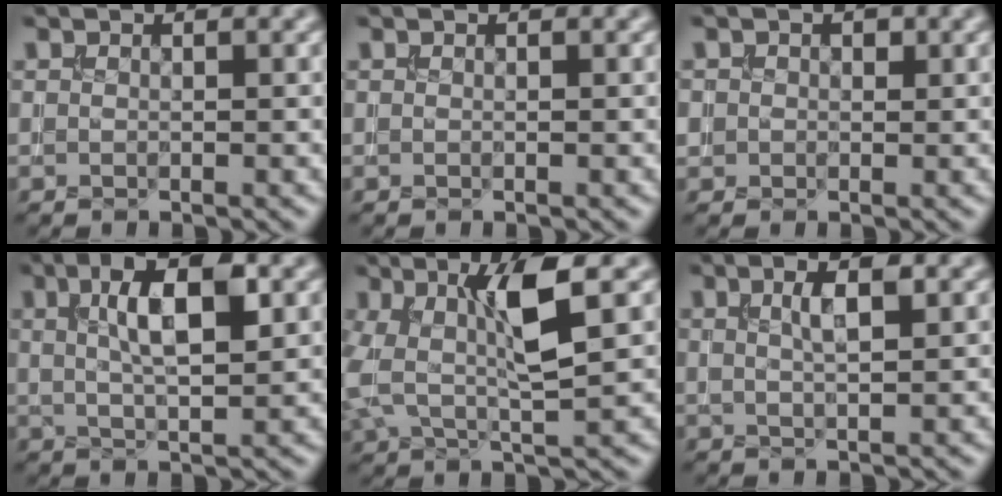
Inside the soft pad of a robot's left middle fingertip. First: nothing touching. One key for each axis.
{"total": 0.0}
{"total": 1.3, "fx": 0.2, "fy": 1.3, "fz": 0.3, "tx": 0.001, "ty": -0.002, "tz": 0.002}
{"total": 6.1, "fx": 2.0, "fy": 2.0, "fz": 5.4, "tx": -0.095, "ty": 0.008, "tz": 0.031}
{"total": 6.5, "fx": 1.2, "fy": 1.9, "fz": 6.1, "tx": -0.125, "ty": 0.006, "tz": 0.021}
{"total": 2.5, "fx": 1.0, "fy": 0.6, "fz": 2.3, "tx": -0.038, "ty": 0.007, "tz": 0.017}